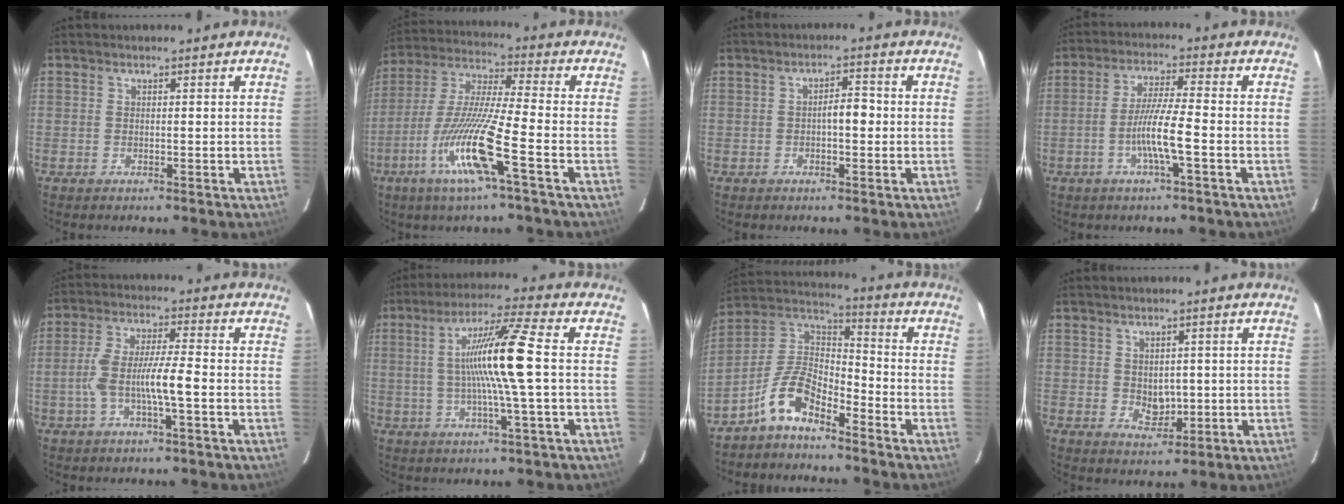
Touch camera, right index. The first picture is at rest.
{"total": 14.2, "force": [-5.9, -0.4, 13.0], "torque": [-0.269, -0.014, -0.117]}
{"total": 3.0, "force": [-0.4, 1.1, 2.8], "torque": [-0.040, 0.009, -0.007]}
{"total": 7.3, "force": [-2.2, -0.1, 7.0], "torque": [-0.133, 0.001, -0.045]}
{"total": 7.9, "force": [-1.9, 0.6, 7.6], "torque": [-0.155, 0.013, -0.039]}
{"total": 11.7, "force": [0.2, -1.3, 11.6], "torque": [-0.214, 0.004, 0.001]}
{"total": 8.6, "force": [-6.1, 3.1, 5.1], "torque": [-0.115, 0.031, -0.122]}
{"total": 3.5, "force": [0.1, 2.4, 2.6], "torque": [-0.038, -0.006, 0.012]}